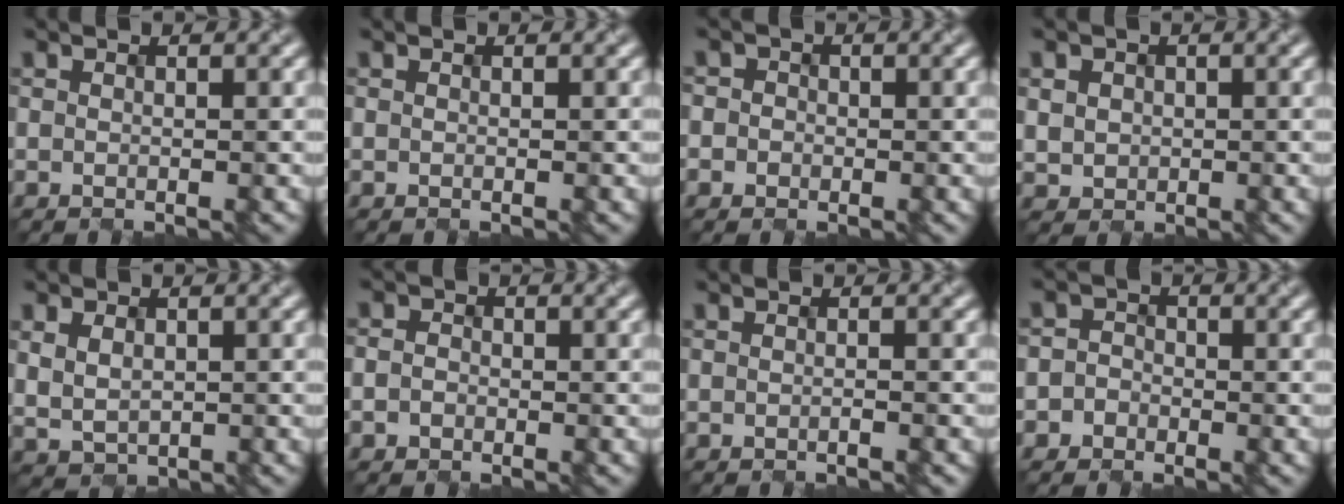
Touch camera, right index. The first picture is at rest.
{"total": 0.0}
{"total": 1.3, "force": [-0.6, 1.1, -0.3], "torque": [0.005, -0.001, -0.009]}
{"total": 1.9, "force": [0.2, 1.9, 0.3], "torque": [-0.032, 0.003, 0.021]}
{"total": 1.9, "force": [0.0, 1.4, 1.2], "torque": [-0.039, -0.003, 0.014]}
{"total": 1.4, "force": [-1.0, 1.0, -0.1], "torque": [-0.004, -0.002, -0.013]}
{"total": 0.7, "force": [-0.6, 0.0, 0.3], "torque": [-0.003, -0.001, -0.009]}
{"total": 2.0, "force": [-1.4, 1.3, -0.4], "torque": [0.022, 0.000, -0.027]}